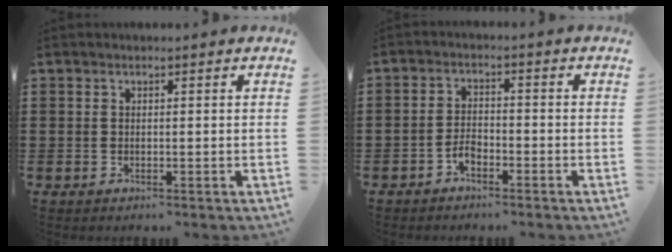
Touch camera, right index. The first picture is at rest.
{"total": 2.6, "force": [-2.0, 1.1, 1.3], "torque": [-0.035, 0.001, -0.042]}